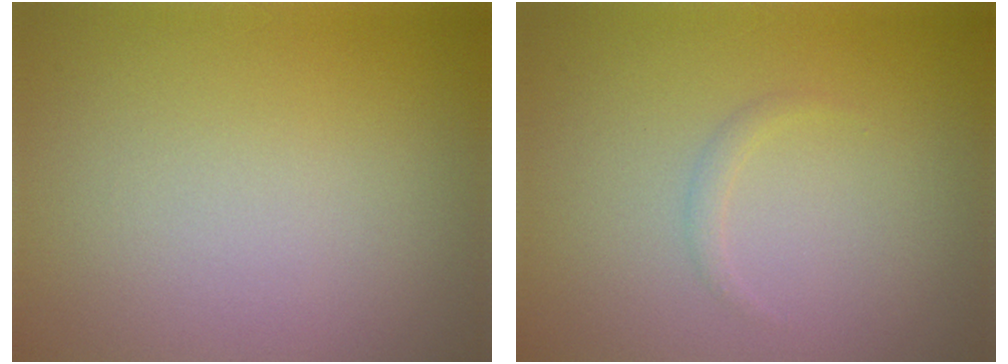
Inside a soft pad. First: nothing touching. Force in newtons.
{"total": 0.7, "press": 0.7, "slide": 0.0}